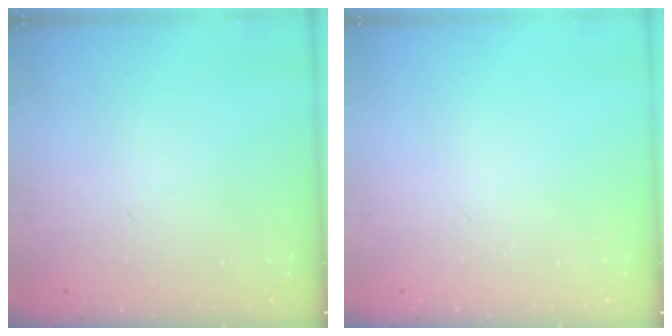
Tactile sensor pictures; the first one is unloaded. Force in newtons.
{"total": 0.0}